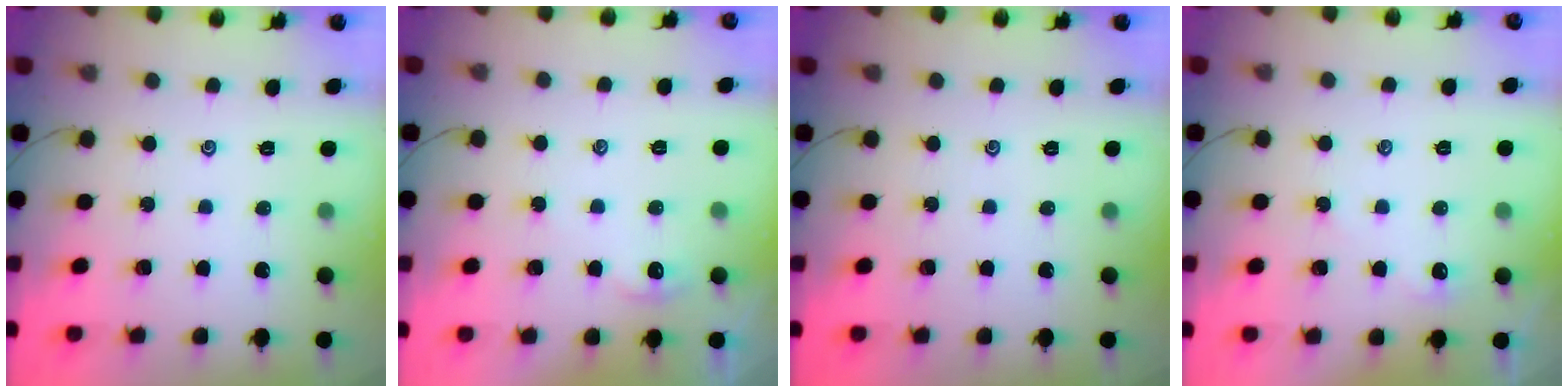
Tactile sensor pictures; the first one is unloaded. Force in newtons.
{"total": 2.5, "press": 2.5, "slide": 0.3}
{"total": 0.0}
{"total": 2.0, "press": 2.0, "slide": 0.3}